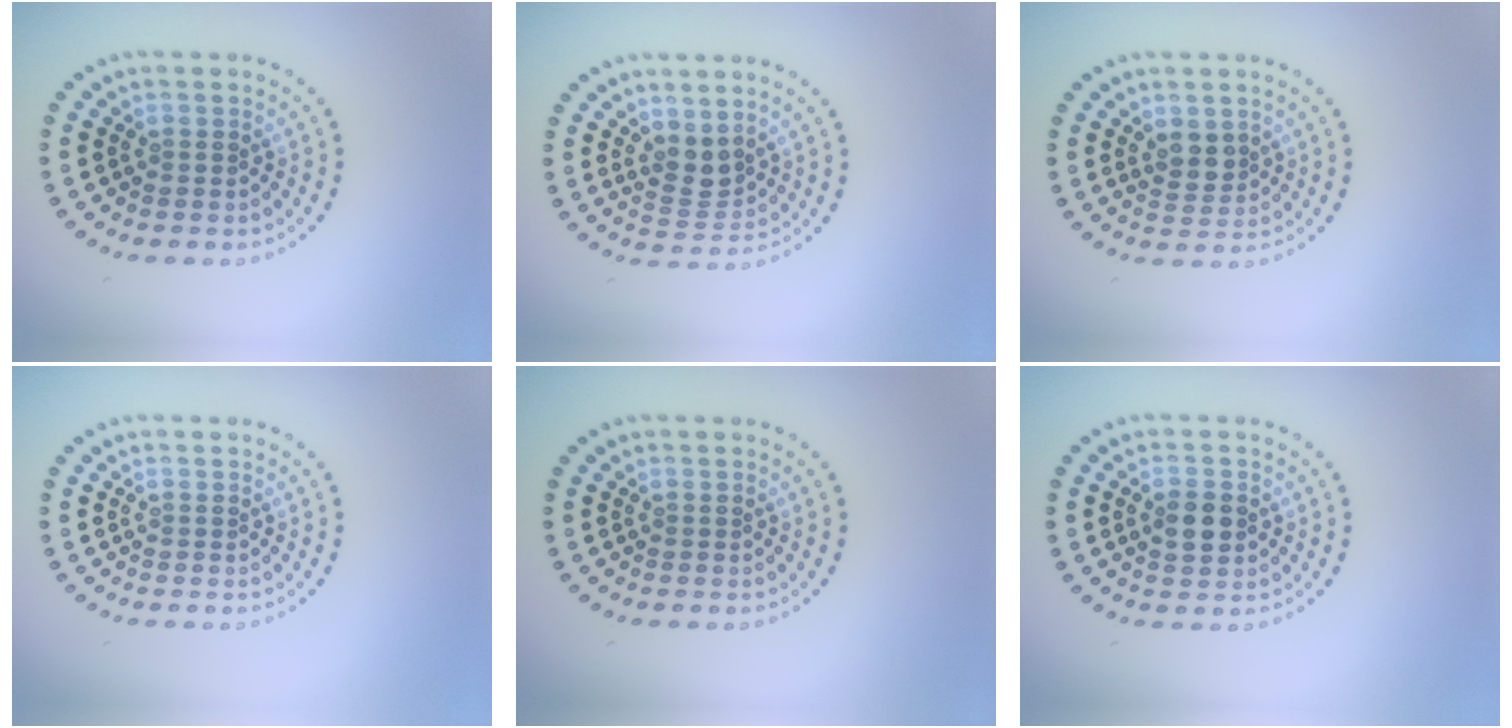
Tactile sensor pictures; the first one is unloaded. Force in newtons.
{"total": 2.3, "press": 1.9, "slide": 1.3}
{"total": 2.1, "press": 1.9, "slide": 0.9}
{"total": 0.0}
{"total": 0.0}
{"total": 3.0, "press": 3.0, "slide": 0.2}